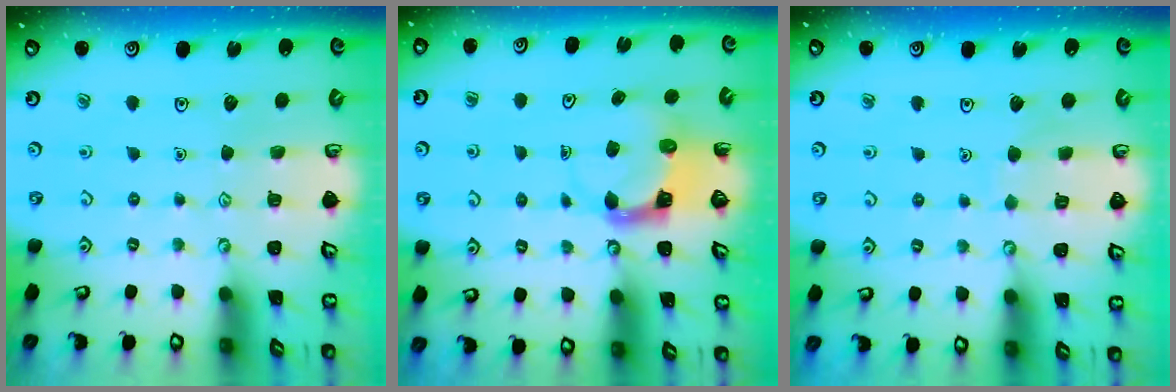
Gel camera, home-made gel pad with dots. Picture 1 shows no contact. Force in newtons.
{"total": 3.8, "press": 3.8, "slide": 0.4}
{"total": 3.7, "press": 3.7, "slide": 0.4}